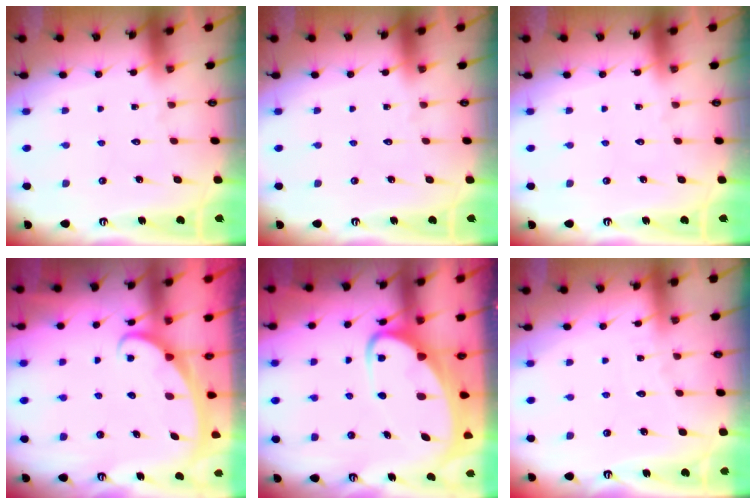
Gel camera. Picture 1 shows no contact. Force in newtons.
{"total": 0.0}
{"total": 0.0}
{"total": 2.4, "press": 2.4, "slide": 0.3}
{"total": 6.9, "press": 6.8, "slide": 0.9}
{"total": 2.6, "press": 2.6, "slide": 0.3}